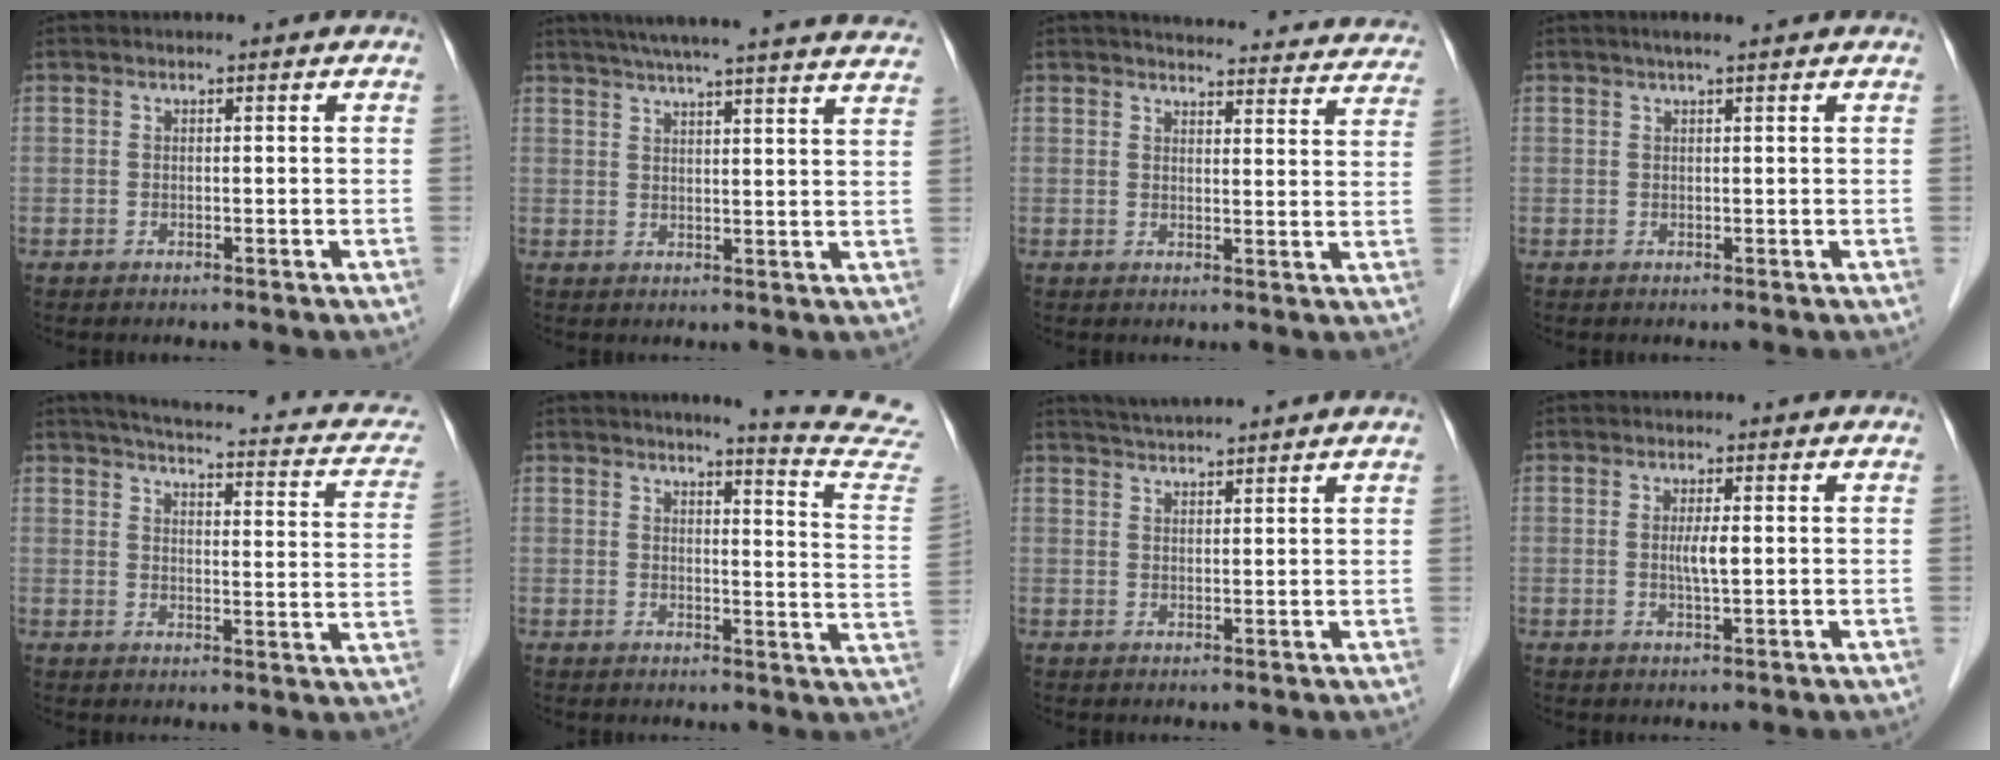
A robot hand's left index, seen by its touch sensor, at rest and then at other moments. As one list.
[{"total": 26.1, "force": [23.5, 0.4, 11.2], "torque": [-0.176, -0.013, 0.290]}, {"total": 22.7, "force": [21.7, 4.2, 5.4], "torque": [-0.054, -0.035, 0.238]}, {"total": 3.4, "force": [2.7, -0.1, 2.1], "torque": [-0.026, 0.024, 0.037]}, {"total": 18.5, "force": [14.7, 4.9, 10.1], "torque": [-0.119, 0.012, 0.157]}, {"total": 13.7, "force": [13.1, -1.4, 3.8], "torque": [-0.041, -0.103, 0.125]}, {"total": 5.9, "force": [5.5, -0.8, 1.9], "torque": [-0.036, 0.026, 0.087]}, {"total": 2.5, "force": [0.1, 0.2, 2.5], "torque": [-0.049, -0.002, 0.002]}]